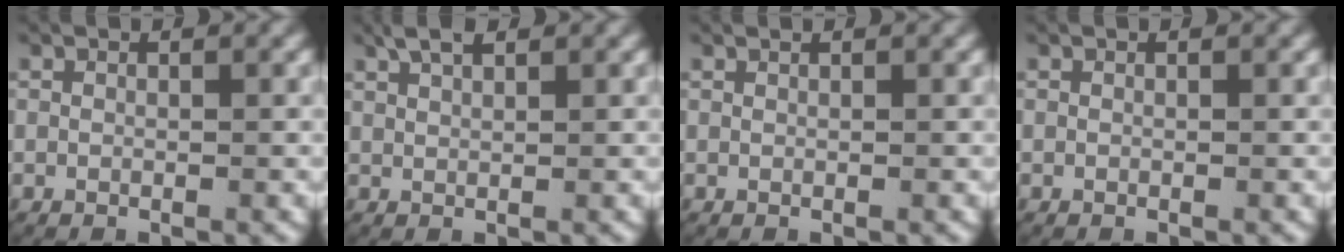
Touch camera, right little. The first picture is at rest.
{"total": 1.9, "force": [1.7, -0.1, 0.8], "torque": [-0.029, 0.000, 0.039]}
{"total": 0.0}
{"total": 0.0}